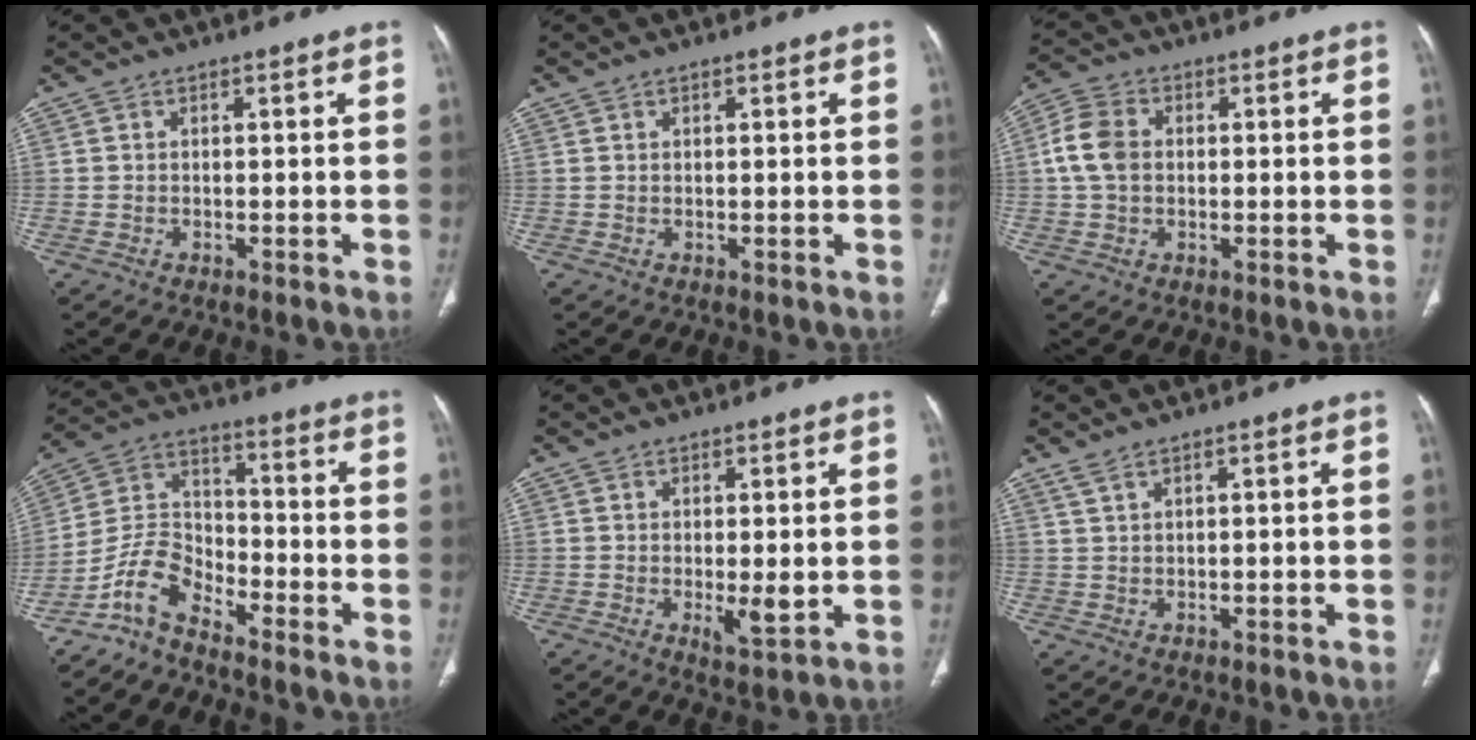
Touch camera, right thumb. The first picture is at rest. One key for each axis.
{"total": 0.5, "fx": 0.4, "fy": 0.2, "fz": 0.3, "tx": 0.000, "ty": 0.000, "tz": 0.005}
{"total": 6.8, "fx": 0.3, "fy": 5.1, "fz": 4.5, "tx": -0.095, "ty": 0.015, "tz": 0.002}
{"total": 7.9, "fx": -6.4, "fy": 3.3, "fz": 3.5, "tx": -0.067, "ty": 0.065, "tz": -0.139}
{"total": 3.8, "fx": 0.0, "fy": 1.2, "fz": 3.6, "tx": -0.054, "ty": -0.015, "tz": 0.007}
{"total": 1.6, "fx": 1.4, "fy": 0.1, "fz": 0.8, "tx": -0.018, "ty": 0.002, "tz": 0.036}